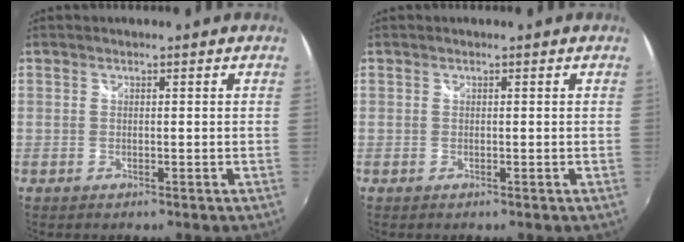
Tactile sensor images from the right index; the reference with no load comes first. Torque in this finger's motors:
{"motor_torque": [-0.04, 0.01, 0.12, 0.01]}